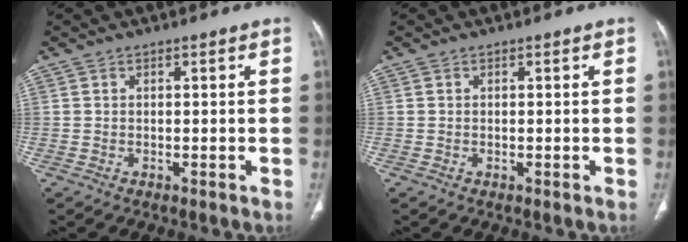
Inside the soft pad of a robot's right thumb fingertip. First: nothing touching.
{"total": 0.0}